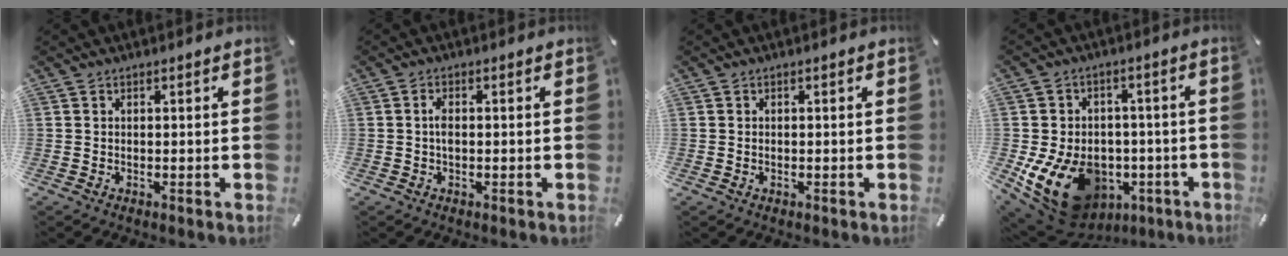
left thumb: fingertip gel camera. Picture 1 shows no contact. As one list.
[{"total": 2.1, "force": [-0.2, 1.0, 1.9], "torque": [-0.037, 0.001, -0.004]}, {"total": 0.6, "force": [-0.1, 0.4, 0.5], "torque": [-0.011, 0.000, -0.003]}, {"total": 16.6, "force": [-5.3, 12.3, 9.8], "torque": [-0.181, 0.017, -0.077]}]